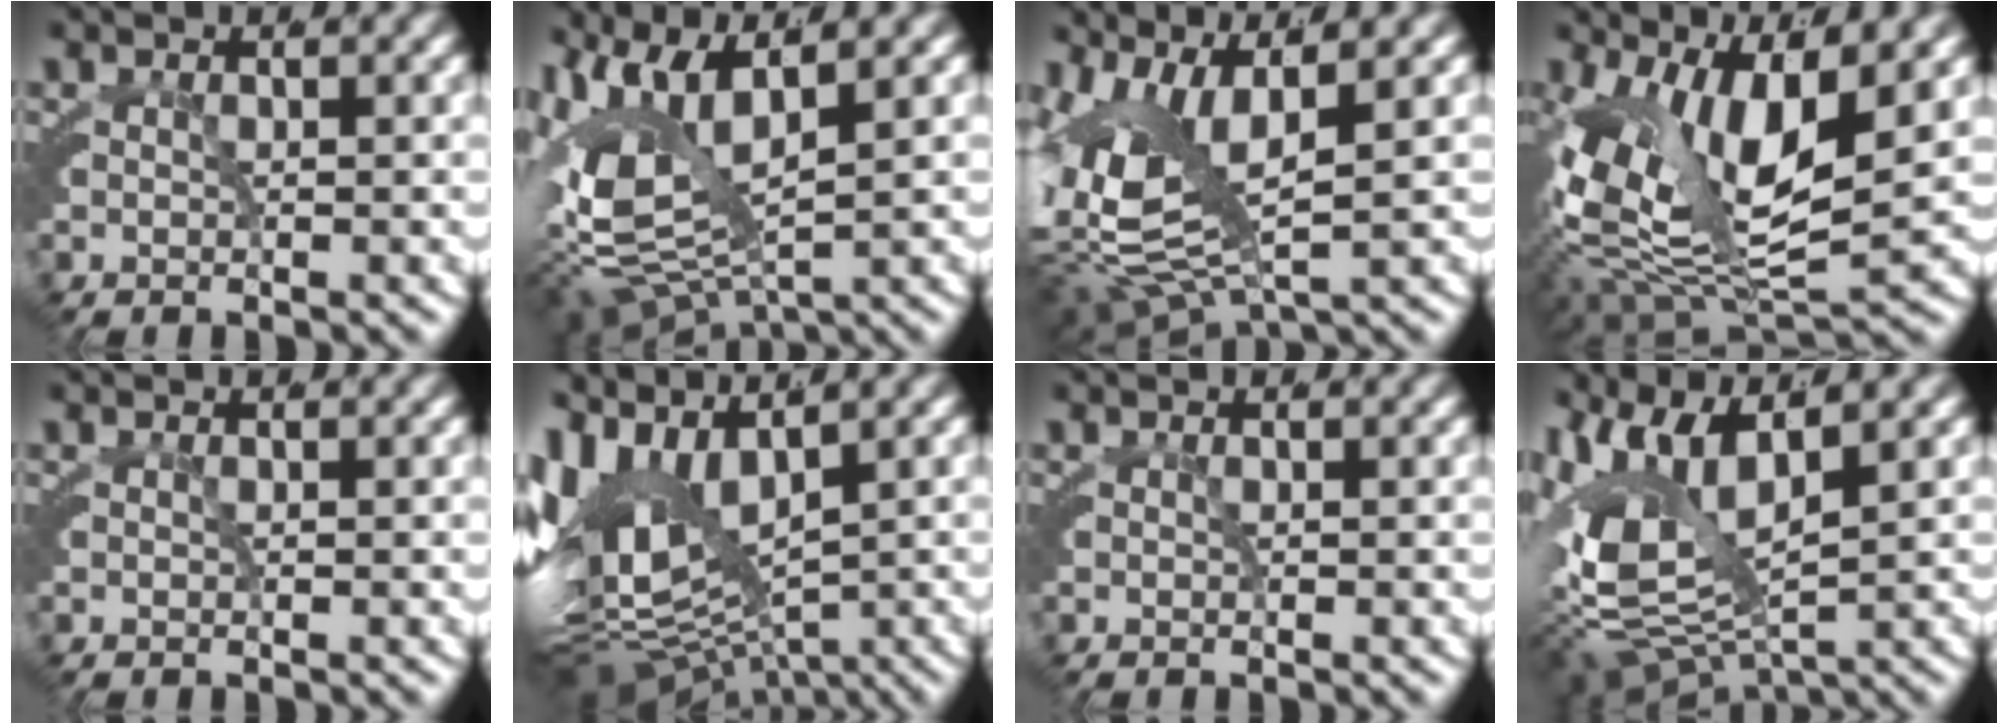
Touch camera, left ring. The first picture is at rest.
{"total": 10.9, "force": [0.1, 7.2, 8.1], "torque": [-0.183, -0.048, 0.026]}
{"total": 10.8, "force": [0.2, 7.2, 8.1], "torque": [-0.186, -0.029, 0.016]}
{"total": 11.8, "force": [-0.6, 6.9, 9.6], "torque": [-0.191, -0.035, 0.012]}
{"total": 0.0}
{"total": 12.8, "force": [-0.8, 8.2, 9.8], "torque": [-0.203, -0.042, 0.011]}
{"total": 0.0}
{"total": 12.0, "force": [0.2, 8.1, 8.8], "torque": [-0.191, -0.049, 0.027]}